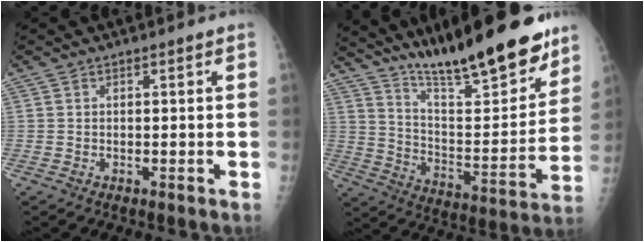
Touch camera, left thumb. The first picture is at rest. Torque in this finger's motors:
{"motor_torque": [0.74, 0.71, 1.44, -1.34, 0.09]}